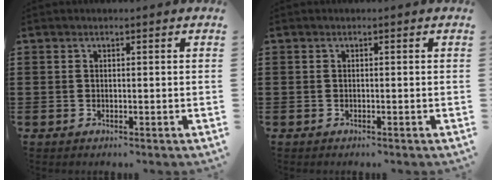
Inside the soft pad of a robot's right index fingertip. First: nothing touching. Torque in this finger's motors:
{"motor_torque": [-0.05, -0.08, -0.02, -0.01]}